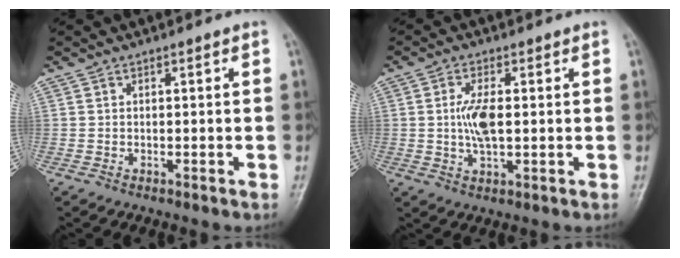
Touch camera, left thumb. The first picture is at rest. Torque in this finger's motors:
{"motor_torque": [1.11, 1.25, 1.03, -0.25, 0.16]}